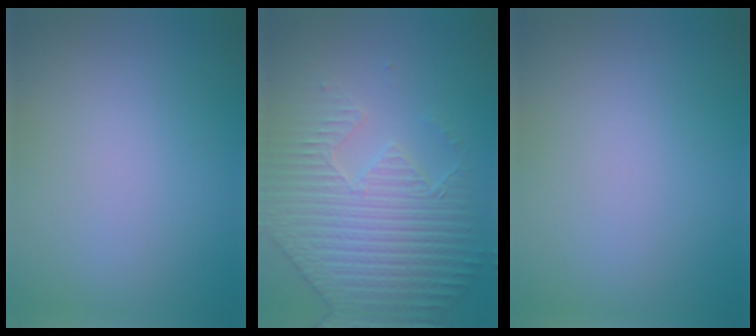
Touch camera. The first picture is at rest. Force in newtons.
{"total": 6.6, "press": 5.7, "slide": 3.2}
{"total": 0.0}